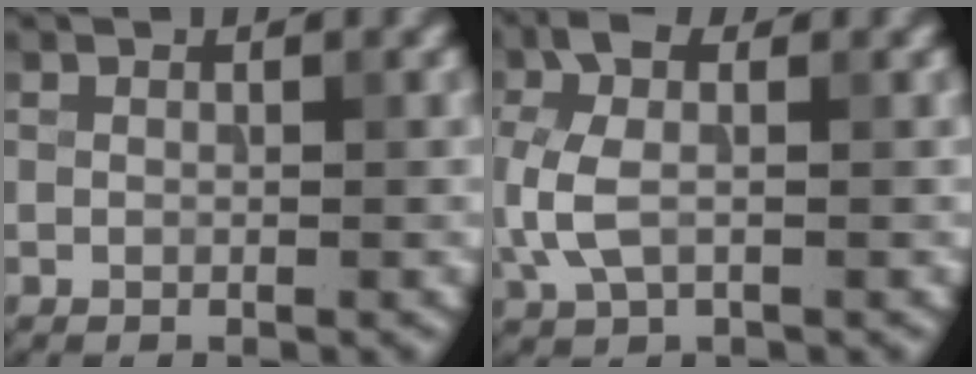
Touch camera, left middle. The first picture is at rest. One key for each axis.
{"total": 4.6, "fx": 0.1, "fy": 2.5, "fz": 3.9, "tx": -0.105, "ty": 0.008, "tz": -0.006}